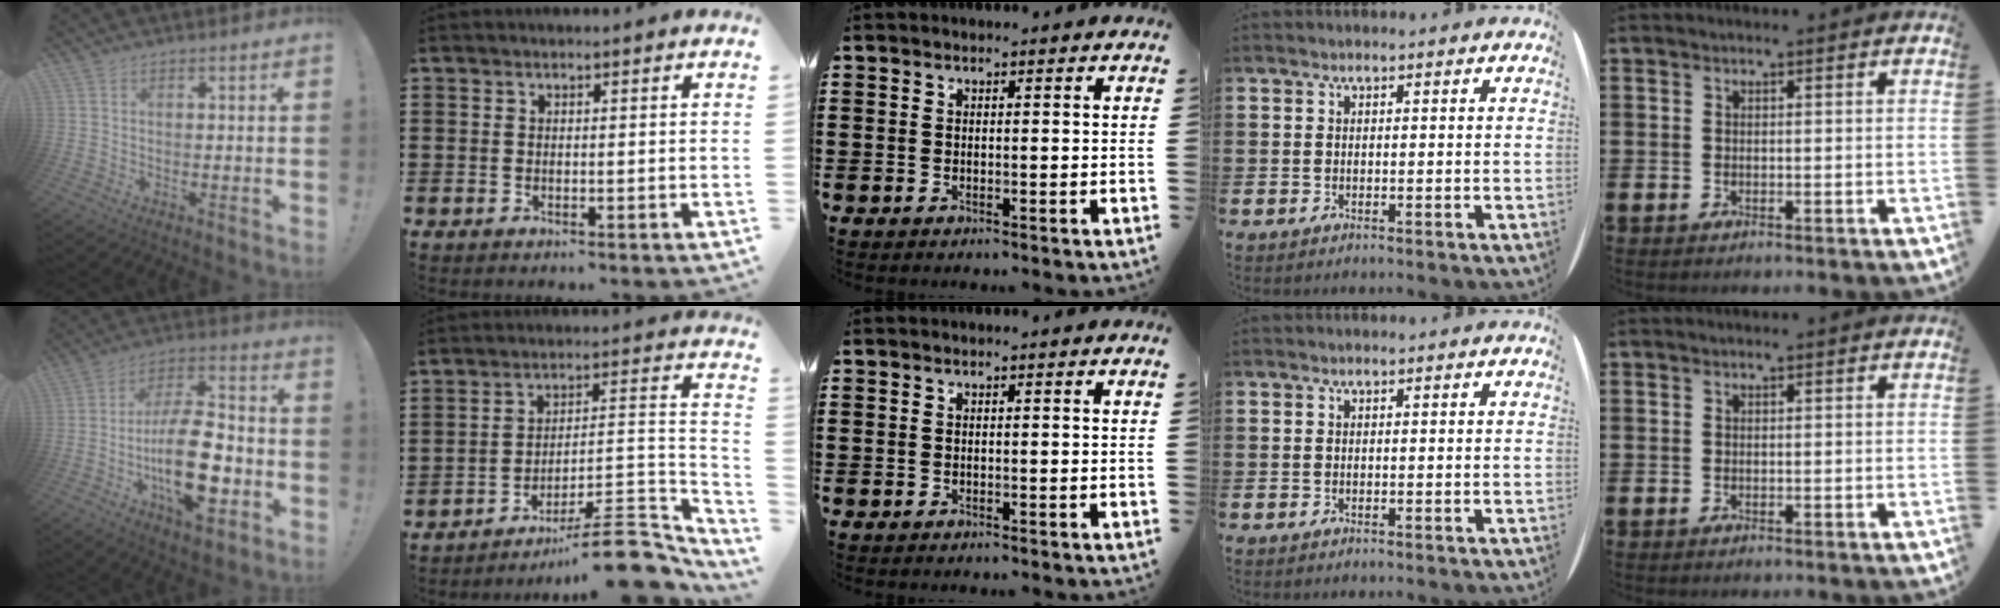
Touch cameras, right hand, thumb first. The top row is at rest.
{"thumb": {"total": 22.4, "force": [-5.8, 10.1, 19.1], "torque": [-0.326, 0.023, -0.085]}, "index": {"total": 10.7, "force": [-8.5, 2.2, 6.0], "torque": [-0.073, 0.026, -0.162]}}